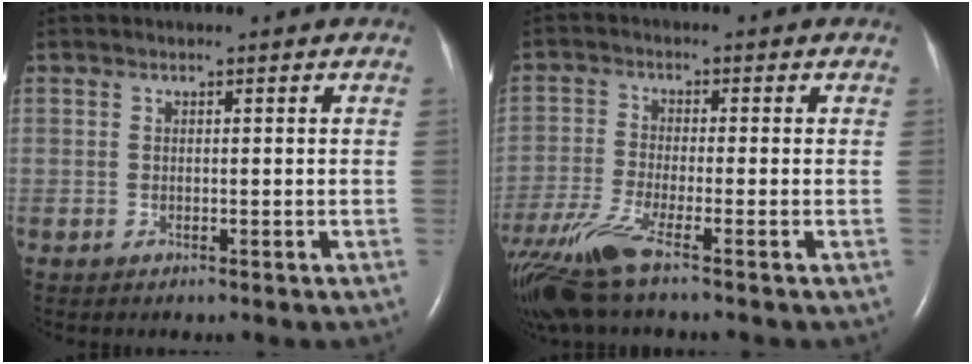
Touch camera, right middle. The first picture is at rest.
{"total": 8.4, "force": [-5.7, 0.2, 6.2], "torque": [-0.134, -0.024, -0.110]}